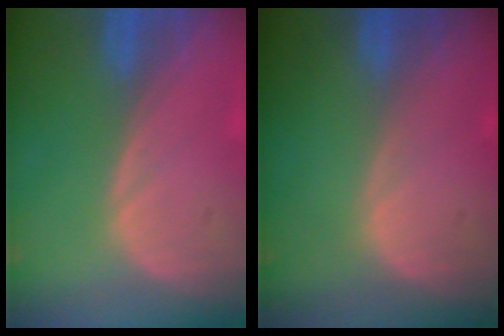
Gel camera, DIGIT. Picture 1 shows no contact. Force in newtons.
{"total": 0.0}